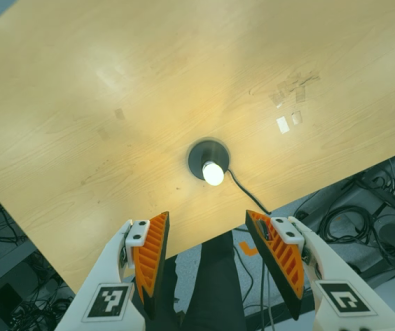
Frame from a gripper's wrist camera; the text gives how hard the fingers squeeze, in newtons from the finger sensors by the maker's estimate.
{"total": 0.0}